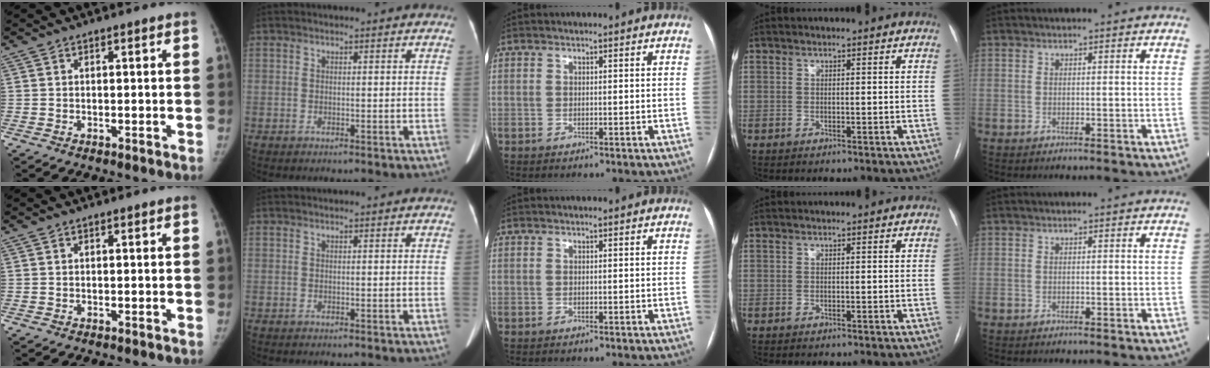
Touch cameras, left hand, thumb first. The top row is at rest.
{}